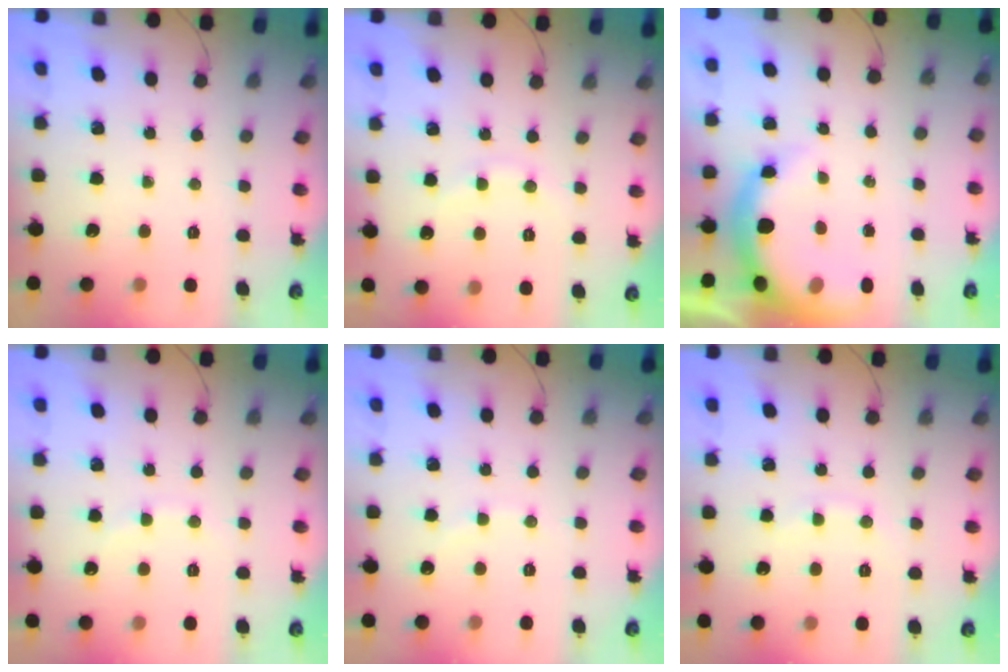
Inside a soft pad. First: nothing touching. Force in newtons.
{"total": 6.9, "press": 6.7, "slide": 1.4}
{"total": 10.3, "press": 9.9, "slide": 2.7}
{"total": 6.0, "press": 5.8, "slide": 1.6}
{"total": 3.4, "press": 3.2, "slide": 1.1}
{"total": 4.3, "press": 4.1, "slide": 1.4}